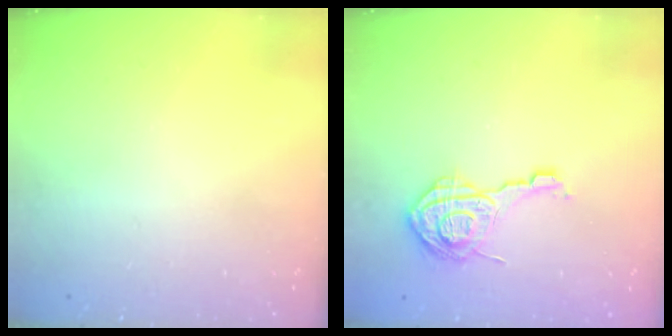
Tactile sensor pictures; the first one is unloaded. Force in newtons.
{"total": 14.0, "press": 14.0, "slide": 0.6}